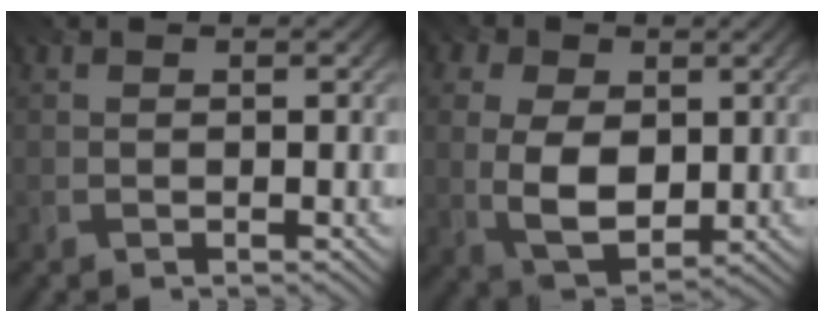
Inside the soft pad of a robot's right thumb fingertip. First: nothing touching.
{"total": 9.4, "force": [0.6, 6.3, 7.0], "torque": [-0.167, -0.002, 0.001]}